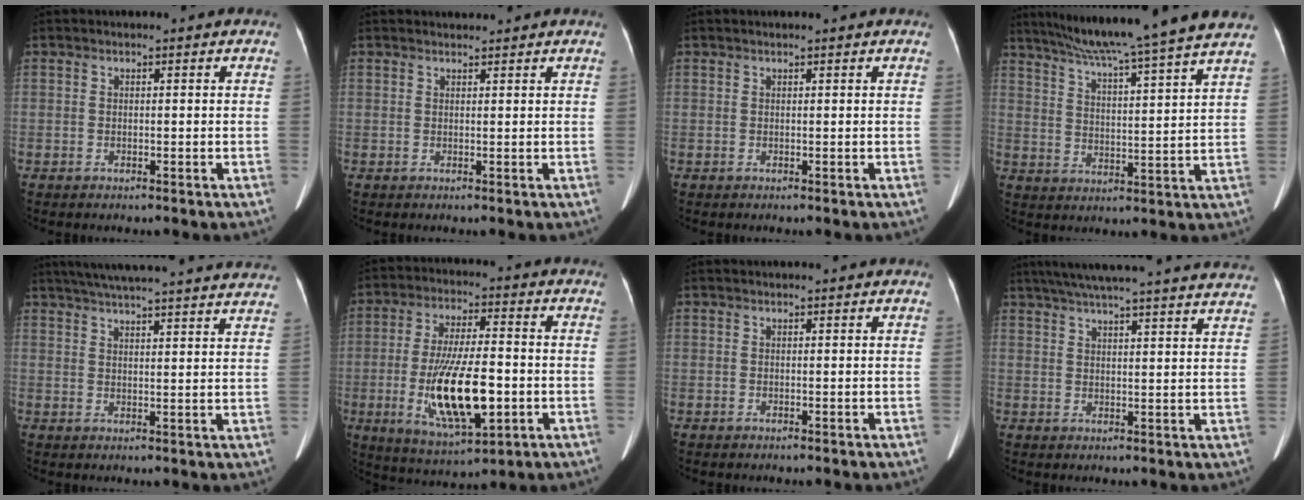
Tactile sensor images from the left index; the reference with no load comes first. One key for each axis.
{"total": 1.5, "fx": 1.5, "fy": 0.0, "fz": 0.1, "tx": -0.005, "ty": 0.012, "tz": 0.029}
{"total": 1.4, "fx": 1.2, "fy": -0.1, "fz": 0.6, "tx": -0.010, "ty": 0.015, "tz": 0.019}
{"total": 21.1, "fx": 18.2, "fy": -1.9, "fz": 10.6, "tx": -0.178, "ty": -0.013, "tz": 0.250}
{"total": 29.1, "fx": 26.6, "fy": 1.8, "fz": 11.6, "tx": -0.192, "ty": -0.019, "tz": 0.330}
{"total": 14.5, "fx": -3.0, "fy": 3.9, "fz": 13.7, "tx": -0.259, "ty": -0.016, "tz": -0.045}
{"total": 2.1, "fx": 2.0, "fy": 0.0, "fz": 0.7, "tx": -0.006, "ty": 0.020, "tz": 0.028}
{"total": 30.6, "fx": 27.8, "fy": 1.5, "fz": 12.8, "tx": -0.211, "ty": -0.024, "tz": 0.343}